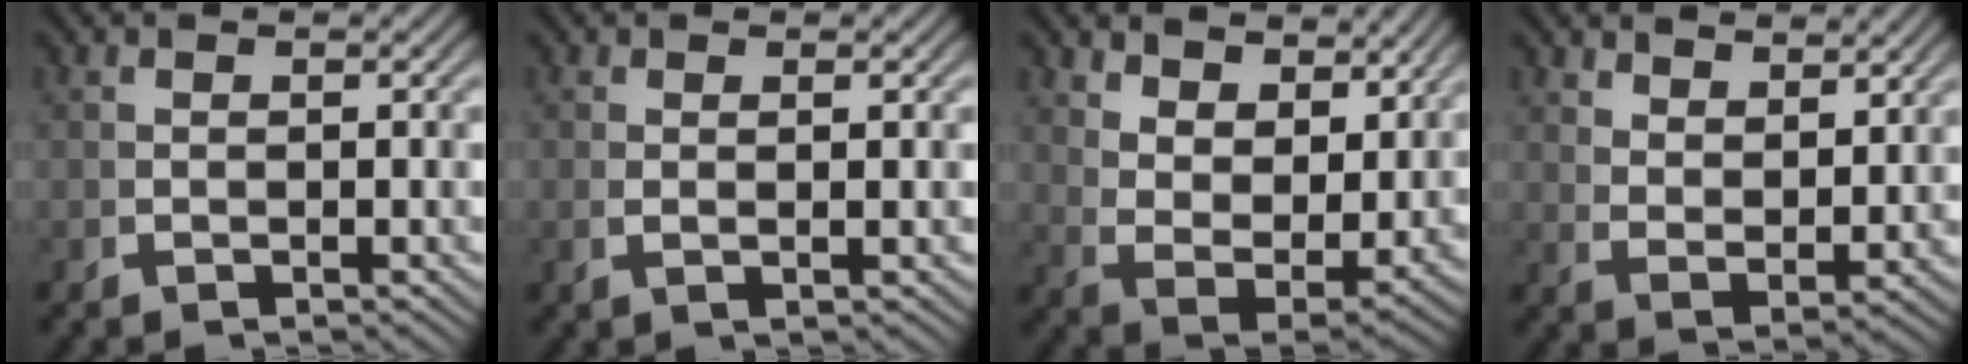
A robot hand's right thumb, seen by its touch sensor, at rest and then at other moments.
{"total": 1.1, "force": [0.5, -0.1, 1.0], "torque": [-0.024, 0.000, 0.012]}
{"total": 8.0, "force": [2.3, 5.0, 5.8], "torque": [-0.135, -0.043, 0.060]}
{"total": 3.4, "force": [2.7, 0.9, 1.8], "torque": [-0.029, -0.007, 0.060]}